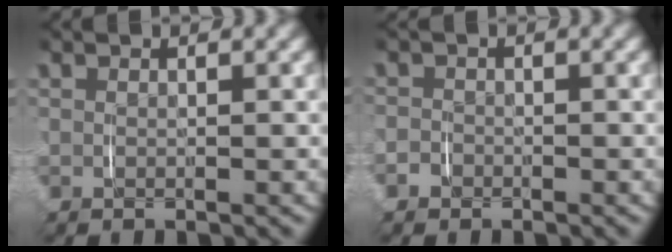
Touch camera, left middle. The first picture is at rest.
{"total": 1.6, "force": [-0.8, 1.4, 0.0], "torque": [-0.004, -0.002, -0.020]}